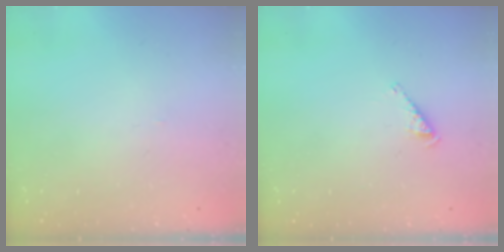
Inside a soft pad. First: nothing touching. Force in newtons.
{"total": 2.3, "press": 2.2, "slide": 0.4}